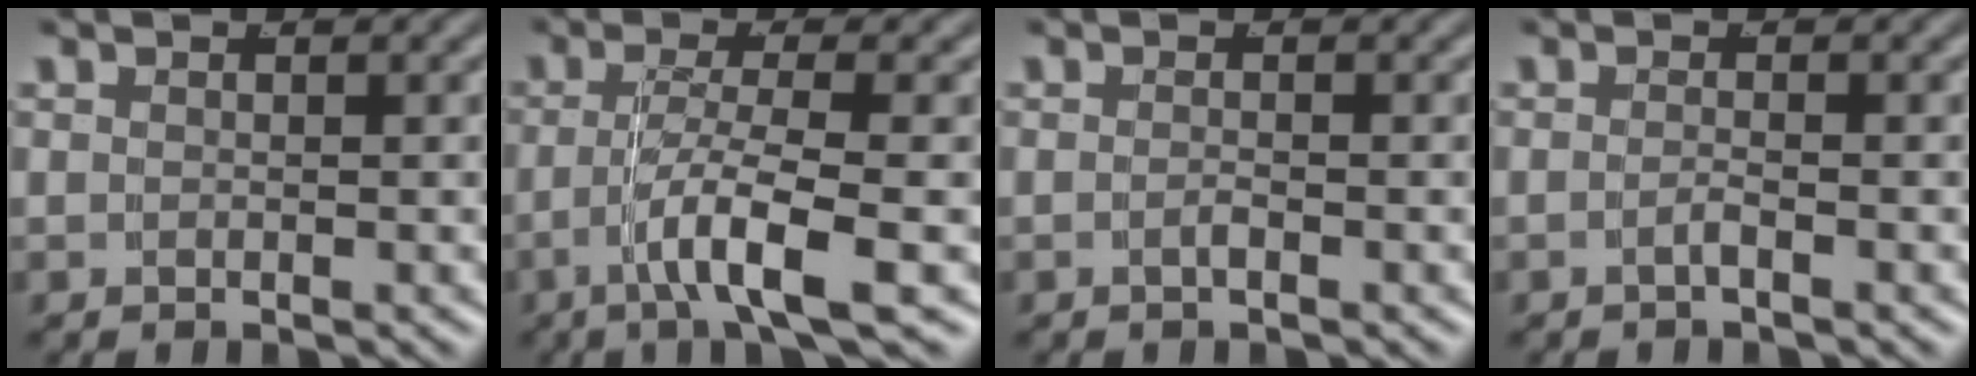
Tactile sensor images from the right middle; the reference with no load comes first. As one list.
[{"total": 5.0, "force": [-2.3, 0.2, 4.4], "torque": [-0.082, -0.013, -0.031]}, {"total": 0.8, "force": [-0.7, 0.0, 0.4], "torque": [-0.011, -0.002, -0.012]}, {"total": 1.2, "force": [-1.0, -0.4, 0.6], "torque": [-0.012, -0.004, -0.018]}]